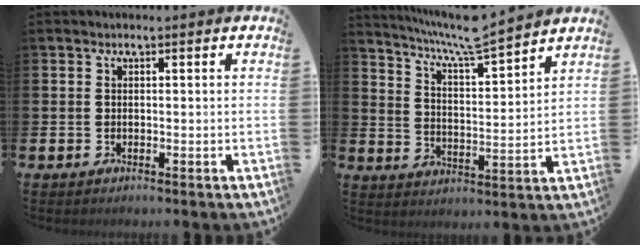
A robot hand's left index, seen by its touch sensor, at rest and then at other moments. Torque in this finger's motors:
{"motor_torque": [0.90, -1.24, 0.46, 0.11]}